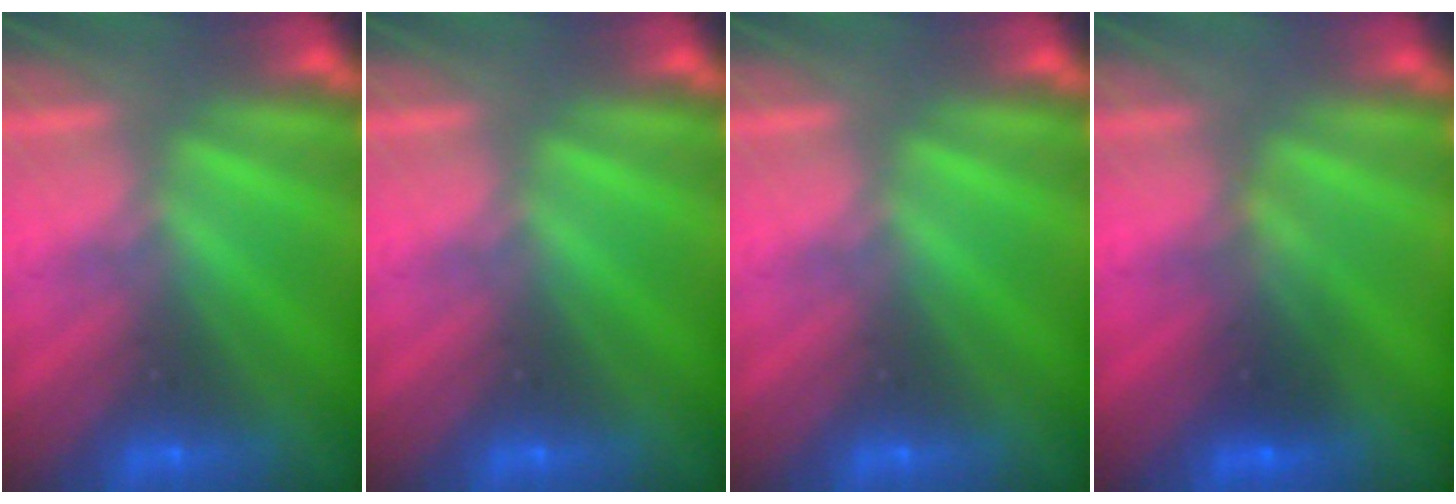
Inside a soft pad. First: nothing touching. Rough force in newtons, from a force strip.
{"total": 0.0}
{"total": 0.0}
{"total": 2.8}